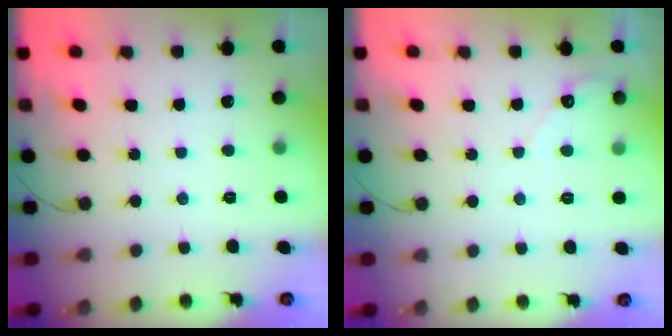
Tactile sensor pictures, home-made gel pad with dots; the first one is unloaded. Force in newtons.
{"total": 2.8, "press": 2.8, "slide": 0.2}